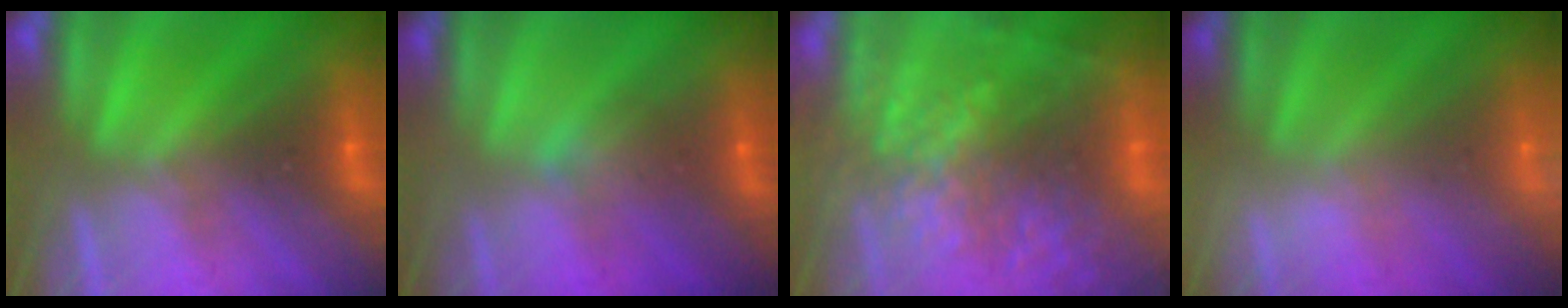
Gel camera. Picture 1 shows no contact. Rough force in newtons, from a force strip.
{"total": 2.9}
{"total": 6.8}
{"total": 2.1}